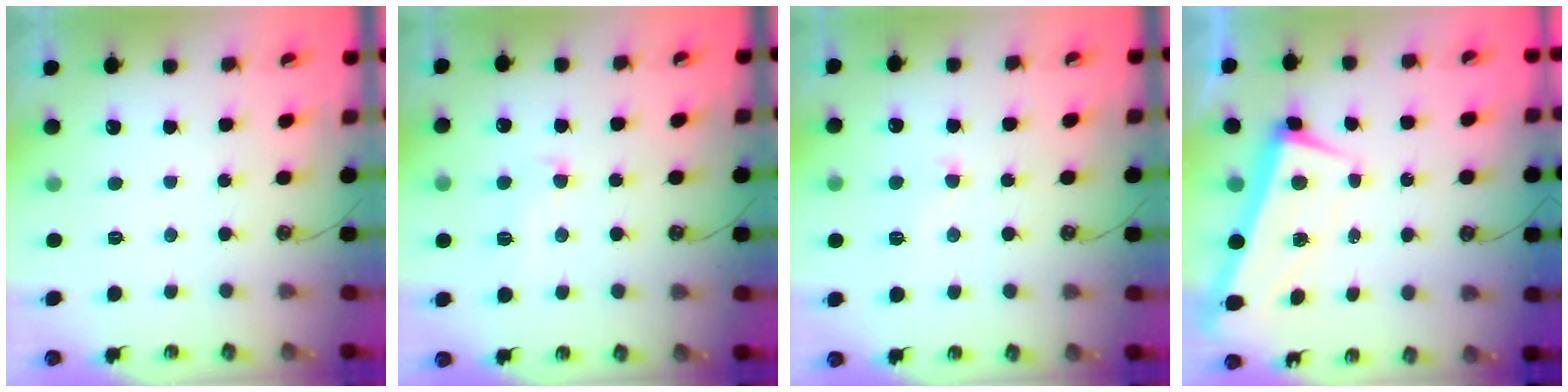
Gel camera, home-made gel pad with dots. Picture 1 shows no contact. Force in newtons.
{"total": 1.4, "press": 1.1, "slide": 0.8}
{"total": 1.6, "press": 1.4, "slide": 0.8}
{"total": 2.7, "press": 2.0, "slide": 1.8}